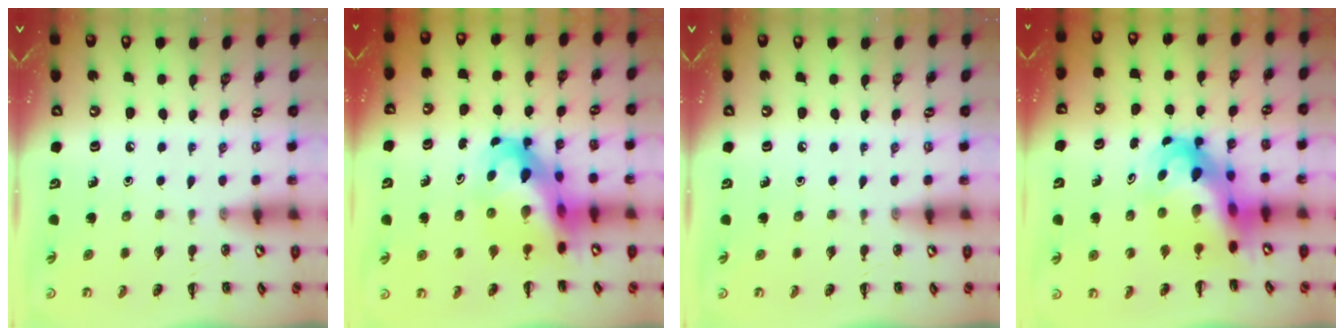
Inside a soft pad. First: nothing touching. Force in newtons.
{"total": 12.3, "press": 11.9, "slide": 3.1}
{"total": 0.0}
{"total": 10.1, "press": 9.7, "slide": 2.8}